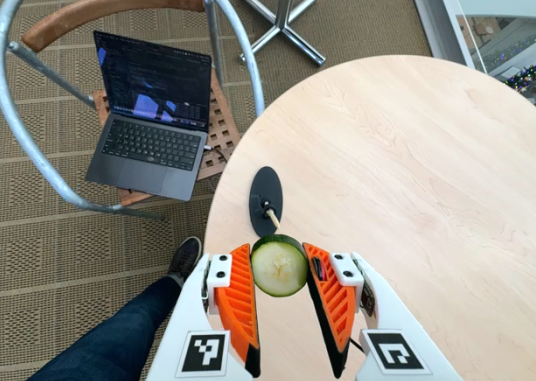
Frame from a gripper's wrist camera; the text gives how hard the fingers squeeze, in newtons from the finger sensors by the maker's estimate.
{"total": 8.1, "left": 7.6, "right": 8.7}